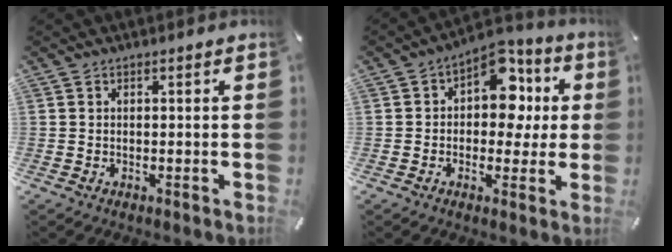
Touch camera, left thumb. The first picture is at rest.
{"total": 12.1, "force": [3.3, 8.5, 8.0], "torque": [-0.109, -0.022, 0.059]}